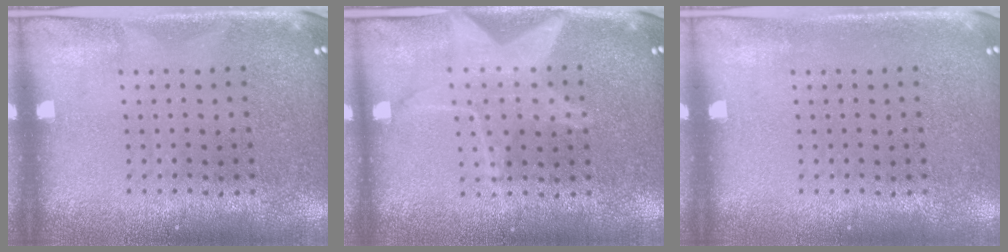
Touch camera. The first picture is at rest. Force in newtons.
{"total": 1.6, "press": 1.6, "slide": 0.2}
{"total": 0.0}